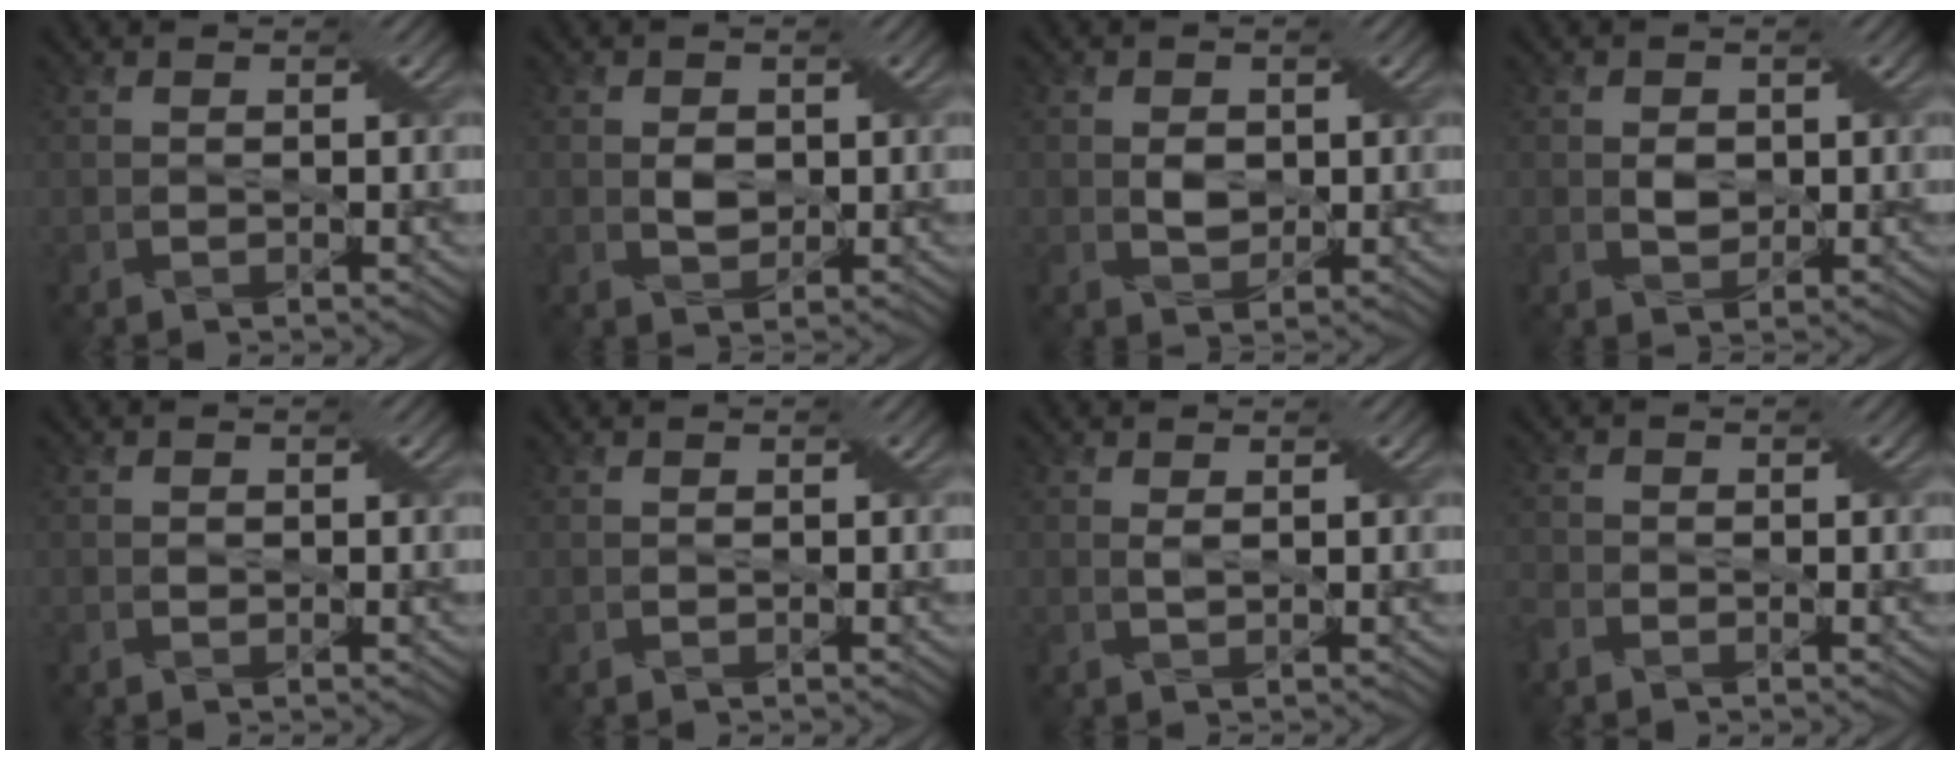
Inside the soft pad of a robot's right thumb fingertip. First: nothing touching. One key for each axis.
{"total": 2.1, "fx": 0.1, "fy": 1.6, "fz": 1.4, "tx": -0.033, "ty": -0.002, "tz": 0.004}
{"total": 2.3, "fx": 0.2, "fy": 1.7, "fz": 1.5, "tx": -0.035, "ty": -0.002, "tz": 0.005}
{"total": 2.0, "fx": 0.2, "fy": 1.6, "fz": 1.2, "tx": -0.029, "ty": -0.002, "tz": 0.003}
{"total": 0.6, "fx": -0.1, "fy": 0.5, "fz": 0.2, "tx": -0.005, "ty": -0.002, "tz": -0.002}
{"total": 0.0}
{"total": 0.8, "fx": 0.4, "fy": 0.1, "fz": 0.6, "tx": -0.018, "ty": 0.001, "tz": 0.009}
{"total": 2.0, "fx": -1.6, "fy": 1.0, "fz": 0.7, "tx": -0.024, "ty": -0.003, "tz": -0.042}